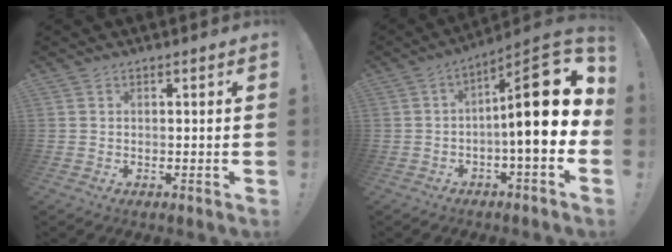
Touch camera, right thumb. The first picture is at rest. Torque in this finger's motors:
{"motor_torque": [2.30, 2.70, 1.58, -1.19, 0.14]}